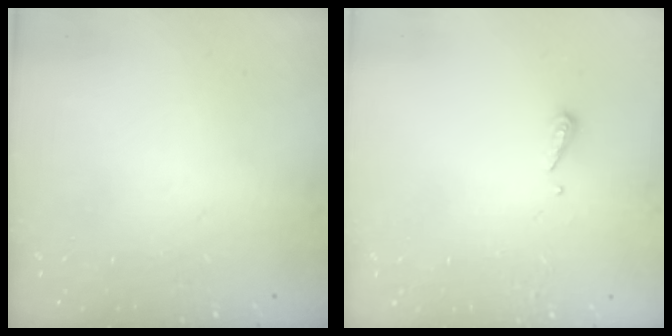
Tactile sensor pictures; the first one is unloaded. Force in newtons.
{"total": 5.3, "press": 5.3, "slide": 0.5}